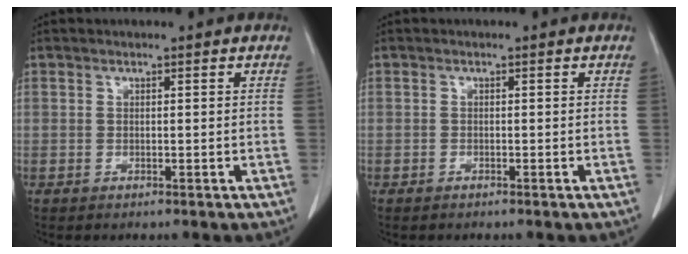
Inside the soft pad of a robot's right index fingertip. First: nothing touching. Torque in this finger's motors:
{"motor_torque": [0.13, -0.10, -0.01, 0.01]}